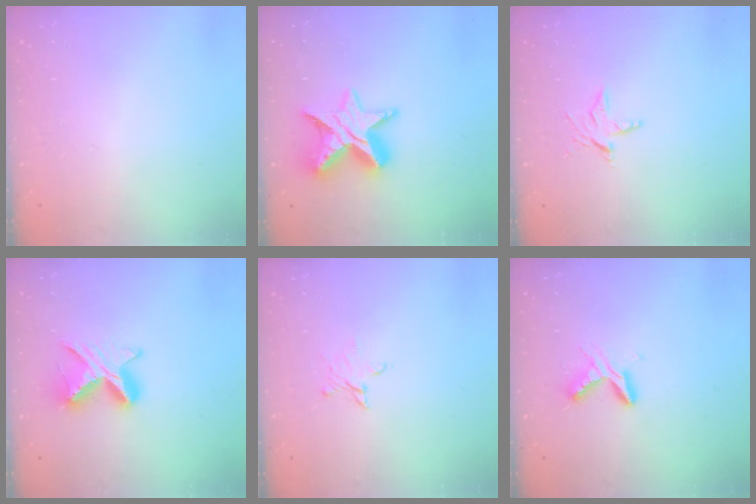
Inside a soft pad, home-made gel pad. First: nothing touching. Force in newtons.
{"total": 12.7, "press": 12.7, "slide": 0.7}
{"total": 4.5, "press": 4.4, "slide": 0.3}
{"total": 8.7, "press": 8.7, "slide": 0.6}
{"total": 3.4, "press": 3.4, "slide": 0.3}
{"total": 5.3, "press": 5.3, "slide": 0.5}